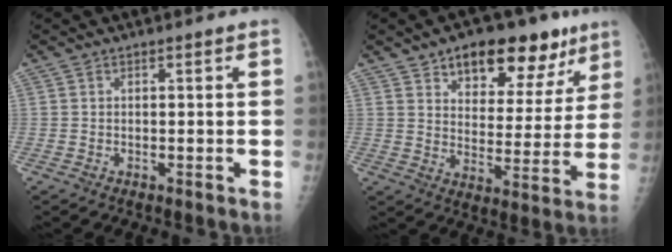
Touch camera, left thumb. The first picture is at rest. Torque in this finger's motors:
{"motor_torque": [-0.09, 0.38, -0.19, -0.24, 0.04]}